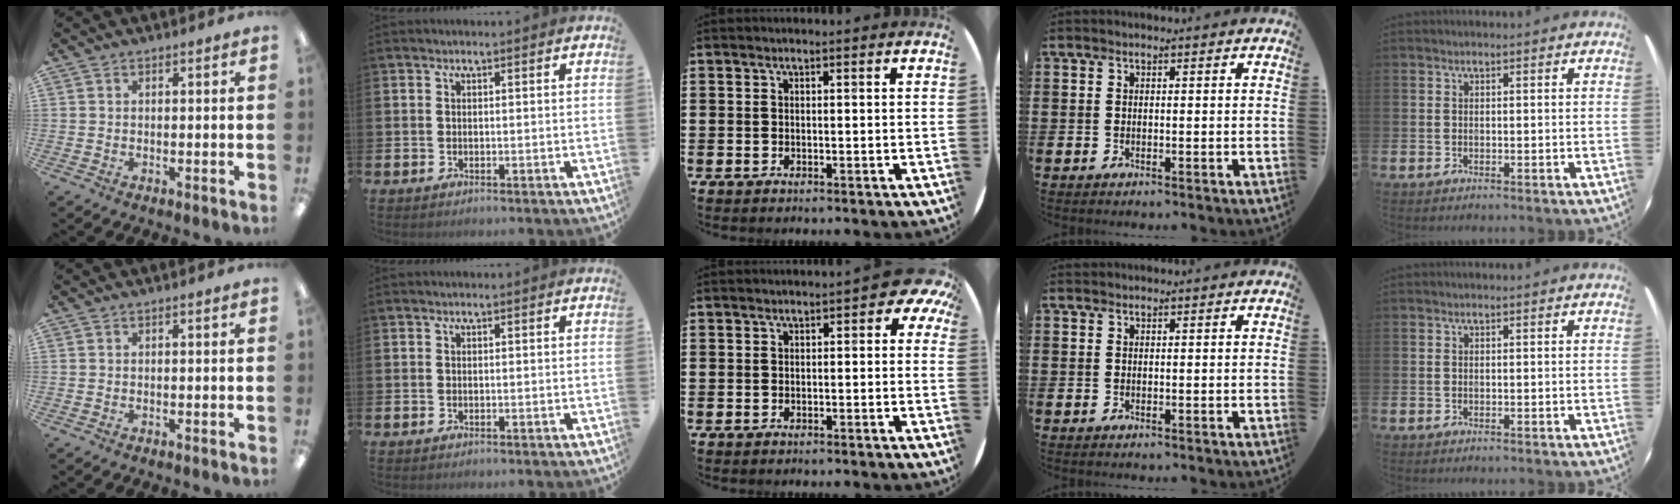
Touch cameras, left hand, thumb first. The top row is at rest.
{"middle": {"total": 1.6, "force": [0.3, 0.7, 1.4], "torque": [-0.030, 0.008, 0.003]}}